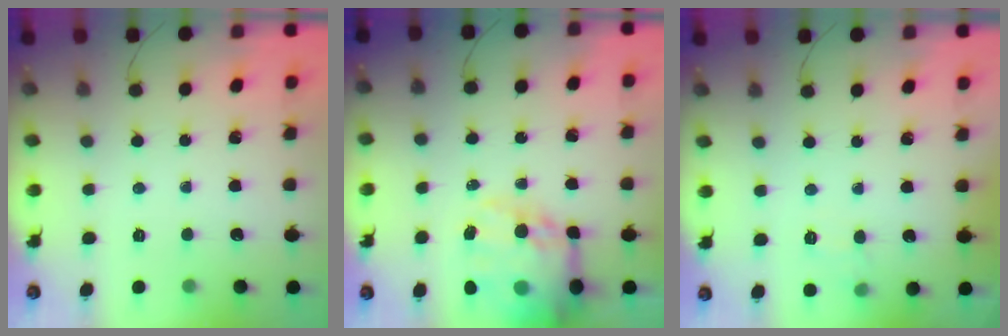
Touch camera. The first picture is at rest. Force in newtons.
{"total": 21.5, "press": 20.8, "slide": 5.3}
{"total": 7.1, "press": 6.9, "slide": 1.8}